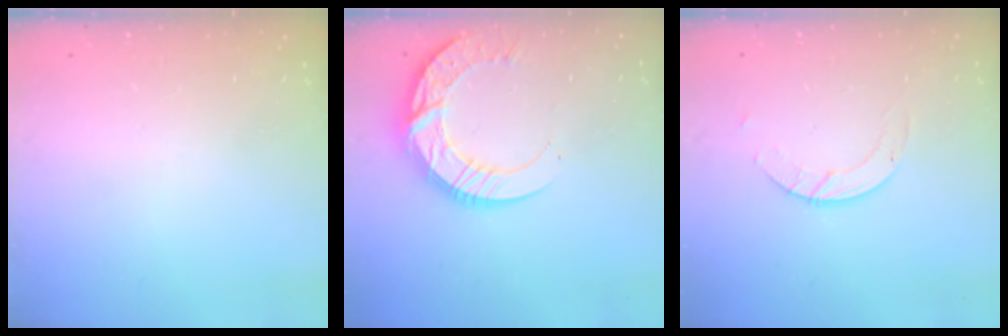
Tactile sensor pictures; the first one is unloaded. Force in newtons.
{"total": 14.6, "press": 14.6, "slide": 1.2}
{"total": 2.8, "press": 2.8, "slide": 0.3}